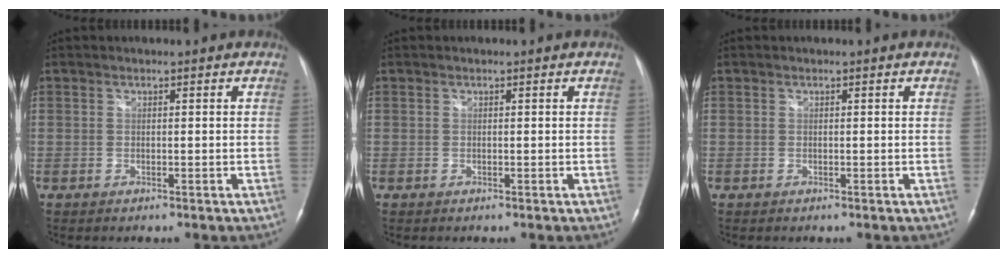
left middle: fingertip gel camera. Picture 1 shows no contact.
{"total": 0.0}
{"total": 0.0}